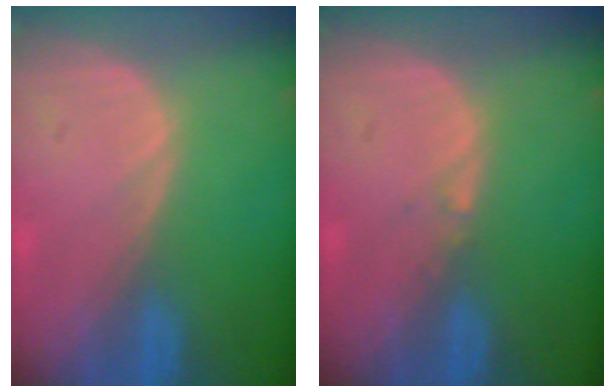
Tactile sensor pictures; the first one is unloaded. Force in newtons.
{"total": 0.6, "press": 0.5, "slide": 0.4}